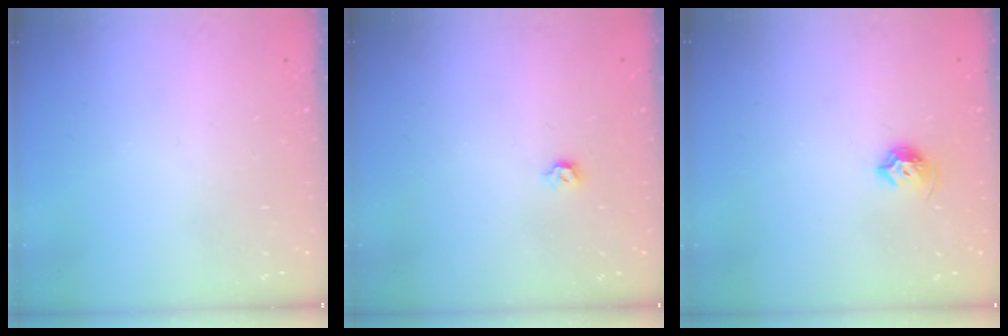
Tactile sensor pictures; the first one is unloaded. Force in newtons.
{"total": 3.1, "press": 3.0, "slide": 0.8}
{"total": 7.0, "press": 6.9, "slide": 0.8}